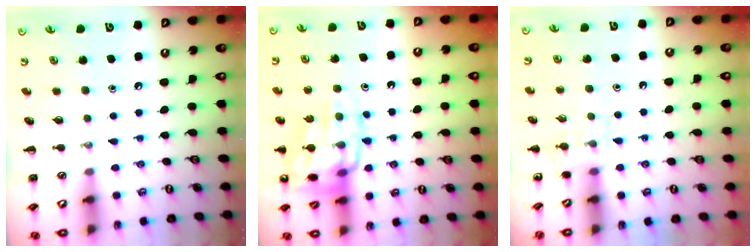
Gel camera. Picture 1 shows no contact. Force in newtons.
{"total": 14.0, "press": 13.9, "slide": 1.2}
{"total": 5.3, "press": 5.1, "slide": 1.6}